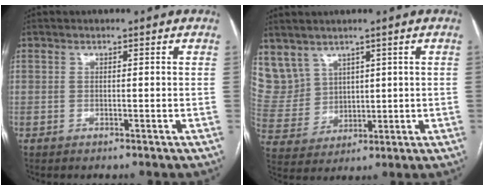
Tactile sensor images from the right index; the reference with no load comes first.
{"total": 9.7, "force": [5.8, 7.5, 1.5], "torque": [-0.054, 0.035, 0.146]}